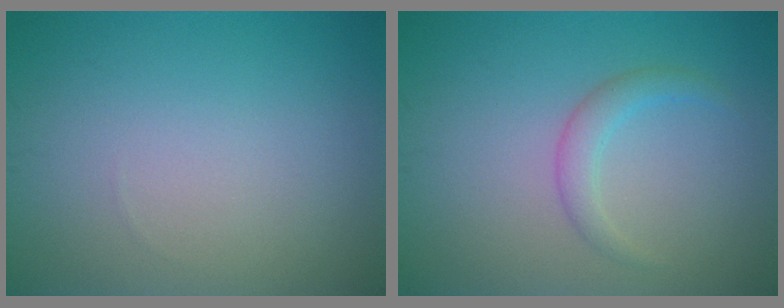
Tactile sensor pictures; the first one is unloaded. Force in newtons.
{"total": 1.8, "press": 1.8, "slide": 0.1}